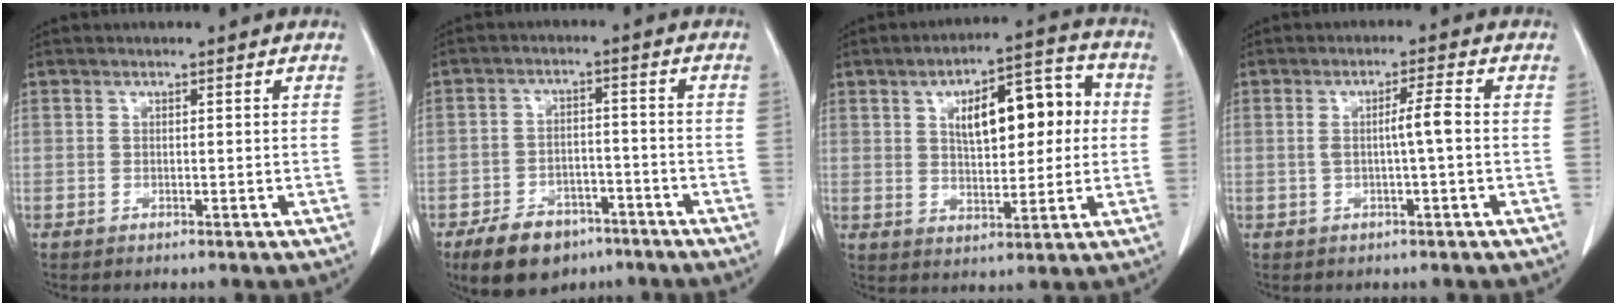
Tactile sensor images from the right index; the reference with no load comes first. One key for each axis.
{"total": 10.4, "fx": -7.1, "fy": 6.0, "fz": 4.8, "tx": -0.087, "ty": 0.003, "tz": -0.111}
{"total": 13.6, "fx": 2.5, "fy": 6.1, "fz": 11.9, "tx": -0.183, "ty": 0.037, "tz": 0.045}
{"total": 4.0, "fx": -0.2, "fy": 0.2, "fz": 4.0, "tx": -0.074, "ty": 0.008, "tz": 0.000}